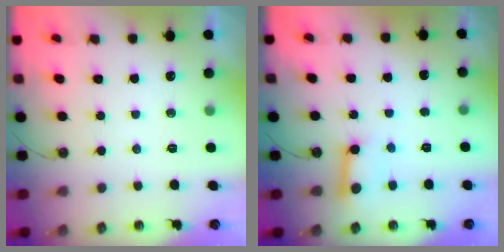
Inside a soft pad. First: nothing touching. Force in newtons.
{"total": 8.7, "press": 8.7, "slide": 0.5}